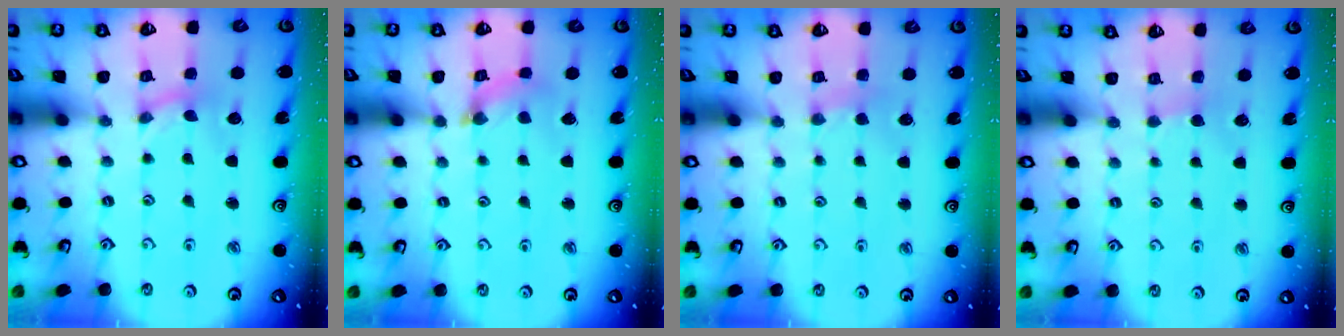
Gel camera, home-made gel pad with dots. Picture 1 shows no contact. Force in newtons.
{"total": 2.8, "press": 2.8, "slide": 0.3}
{"total": 2.0, "press": 2.0, "slide": 0.4}
{"total": 1.9, "press": 1.9, "slide": 0.3}